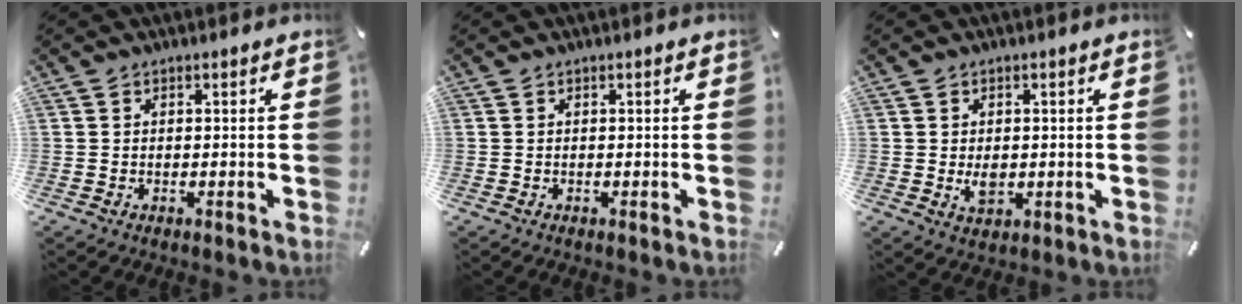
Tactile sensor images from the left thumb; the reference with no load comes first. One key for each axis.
{"total": 0.0}
{"total": 3.6, "fx": -0.2, "fy": 2.6, "fz": 2.4, "tx": -0.050, "ty": -0.004, "tz": -0.007}